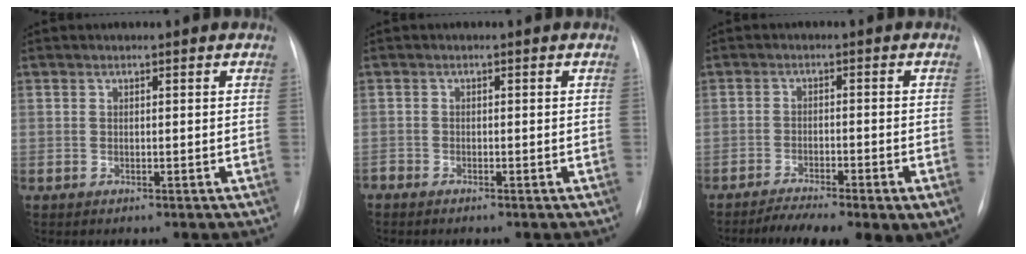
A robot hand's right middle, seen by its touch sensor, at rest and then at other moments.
{"total": 0.9, "force": [-0.9, 0.2, 0.1], "torque": [0.000, -0.001, -0.014]}
{"total": 11.1, "force": [-7.3, 2.5, 8.0], "torque": [-0.118, -0.004, -0.110]}